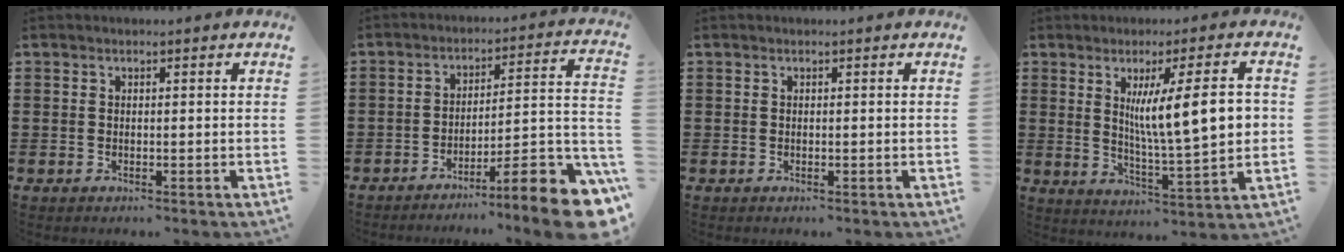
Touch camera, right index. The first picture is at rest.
{"total": 9.9, "force": [-7.2, 0.8, 6.8], "torque": [-0.081, 0.003, -0.140]}
{"total": 0.0}
{"total": 11.1, "force": [2.4, 1.7, 10.8], "torque": [-0.177, -0.004, 0.032]}